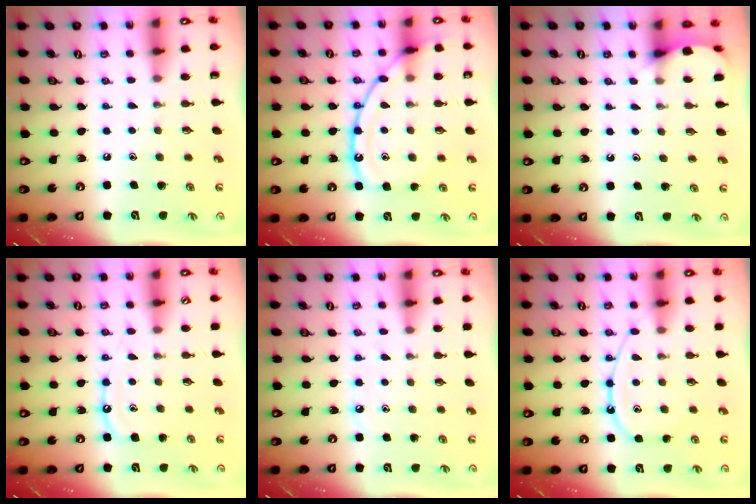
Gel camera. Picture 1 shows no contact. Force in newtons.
{"total": 14.9, "press": 14.9, "slide": 1.0}
{"total": 4.6, "press": 4.5, "slide": 0.5}
{"total": 8.1, "press": 8.1, "slide": 0.8}
{"total": 3.9, "press": 3.9, "slide": 0.6}
{"total": 12.2, "press": 12.1, "slide": 1.0}